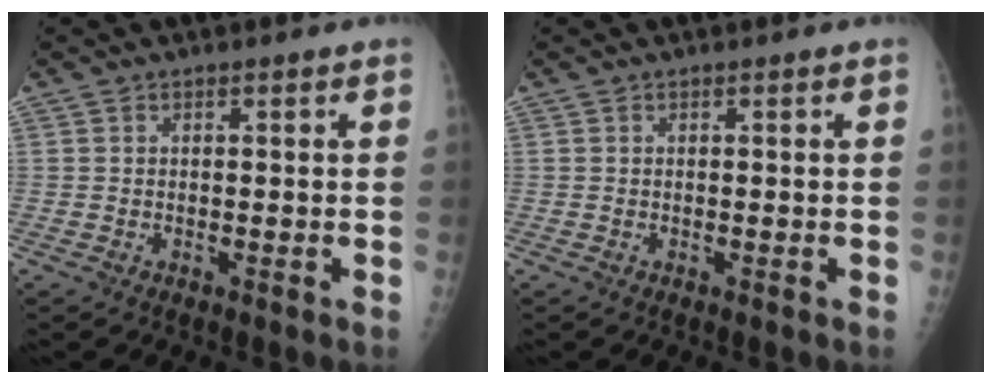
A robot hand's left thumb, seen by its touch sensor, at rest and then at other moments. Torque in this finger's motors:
{"motor_torque": [-0.02, 0.02, -0.02, 0.01, 0.00]}